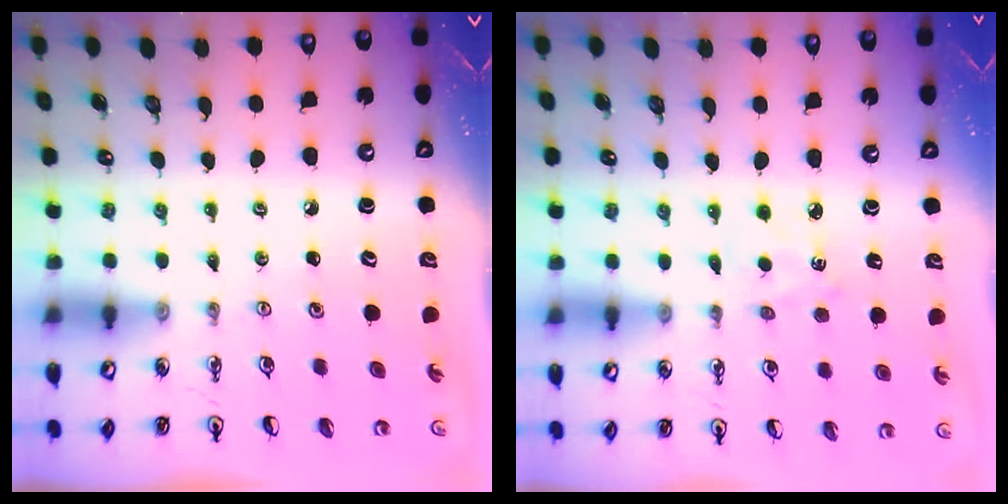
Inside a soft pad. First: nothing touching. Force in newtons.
{"total": 3.9, "press": 3.9, "slide": 0.5}